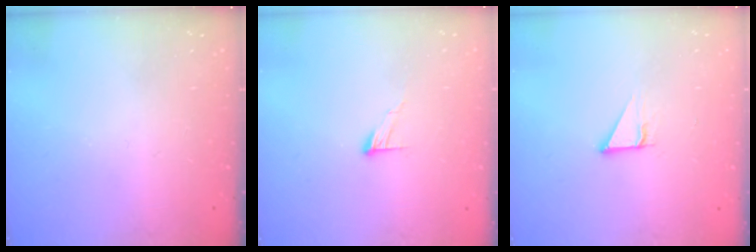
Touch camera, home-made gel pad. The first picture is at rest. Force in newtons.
{"total": 6.5, "press": 6.5, "slide": 0.5}
{"total": 2.9, "press": 2.9, "slide": 0.1}